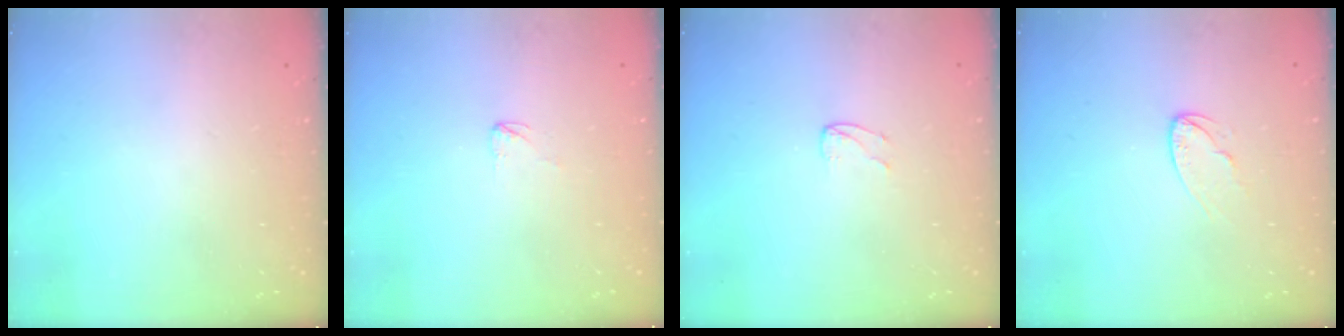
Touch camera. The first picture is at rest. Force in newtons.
{"total": 2.3, "press": 2.3, "slide": 0.2}
{"total": 3.0, "press": 3.0, "slide": 0.3}
{"total": 5.2, "press": 5.2, "slide": 0.4}